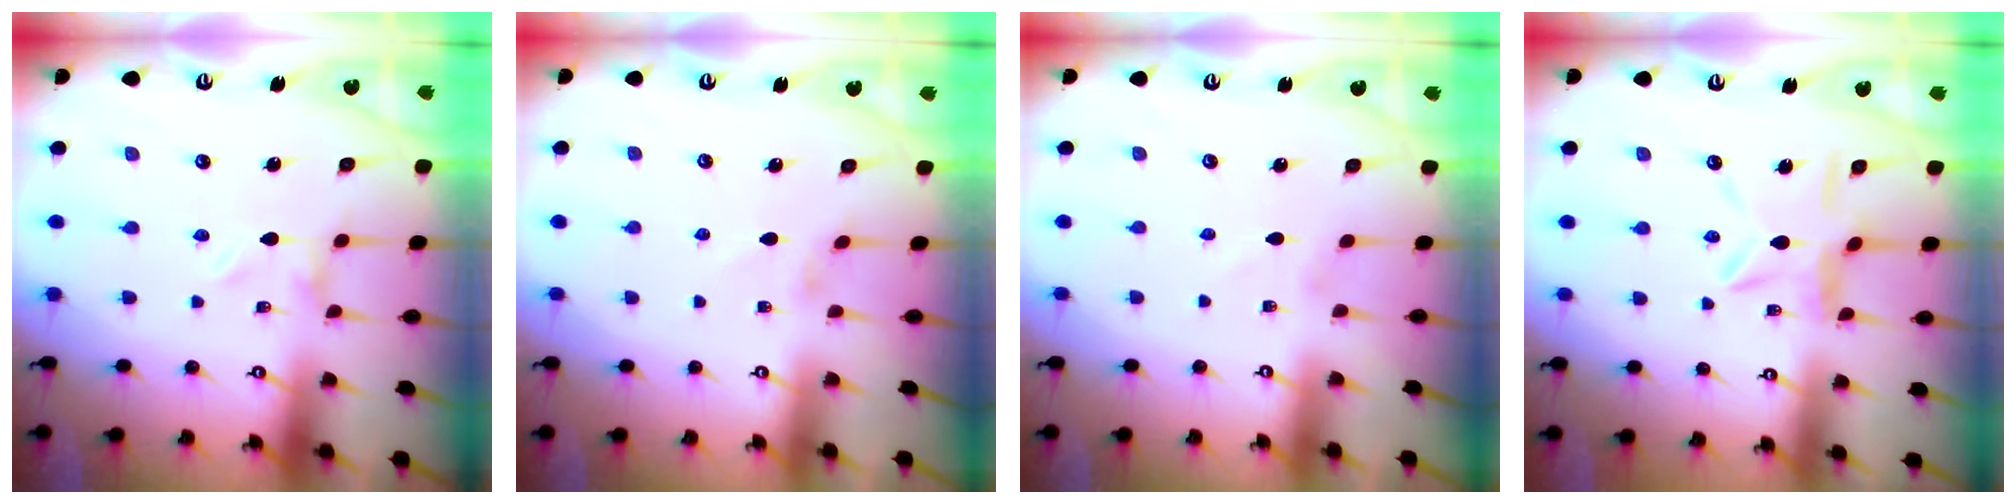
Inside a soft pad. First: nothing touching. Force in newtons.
{"total": 0.5, "press": 0.4, "slide": 0.3}
{"total": 1.3, "press": 1.3, "slide": 0.1}
{"total": 9.1, "press": 9.1, "slide": 0.9}